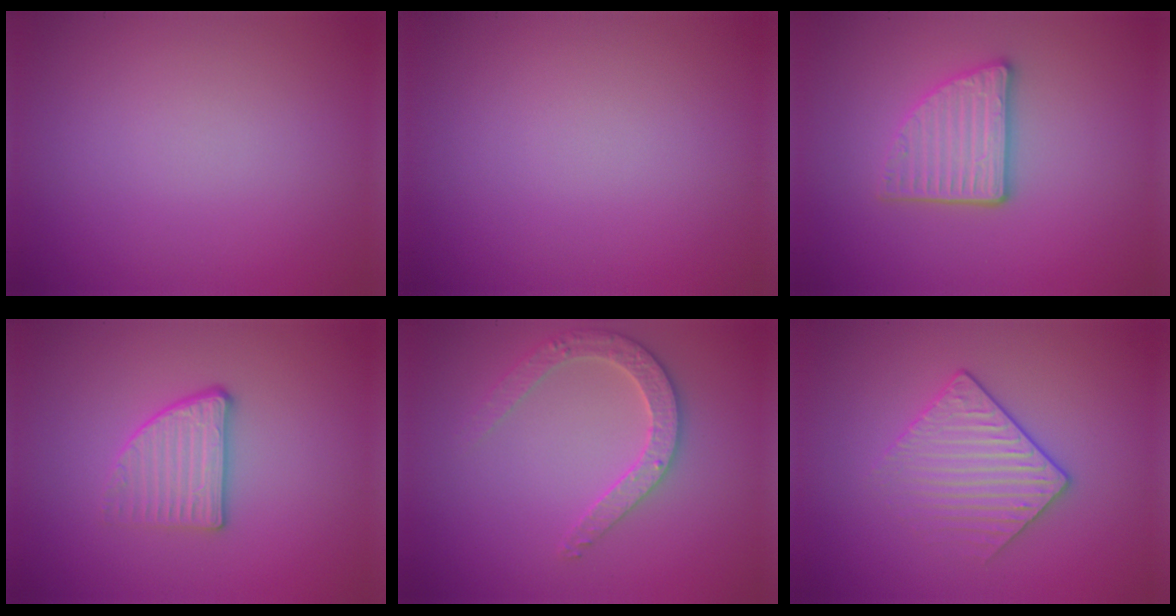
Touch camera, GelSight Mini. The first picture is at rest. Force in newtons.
{"total": 0.0}
{"total": 3.5, "press": 3.0, "slide": 1.7}
{"total": 2.8, "press": 2.5, "slide": 1.4}
{"total": 2.8, "press": 2.7, "slide": 0.5}
{"total": 3.1, "press": 2.9, "slide": 1.2}